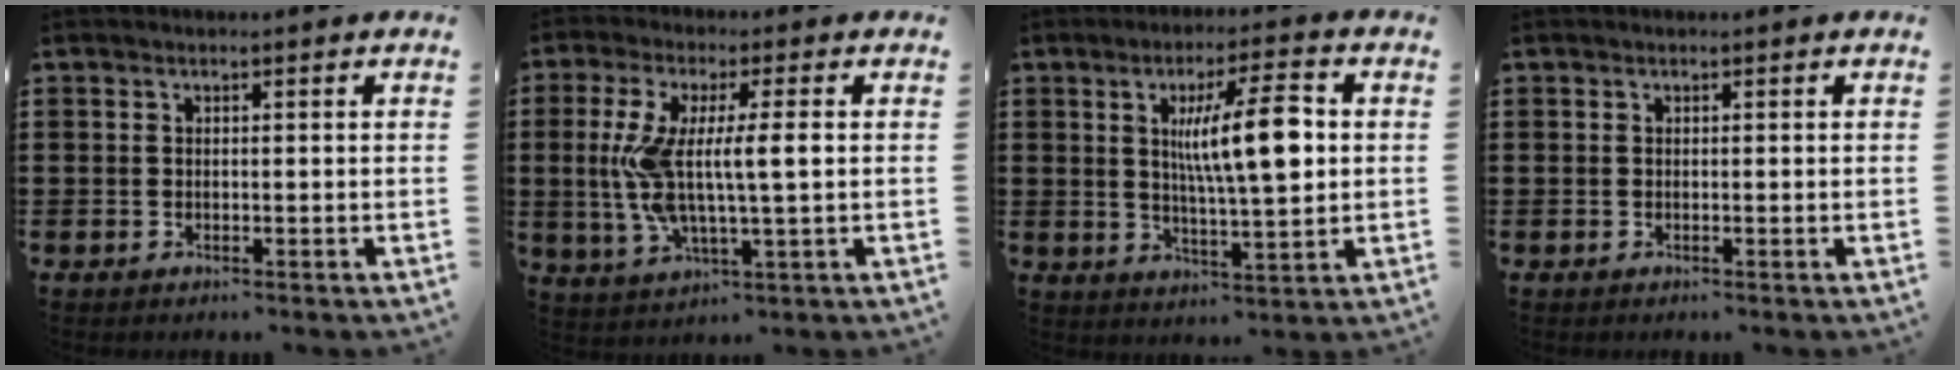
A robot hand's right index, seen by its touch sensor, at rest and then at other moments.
{"total": 9.3, "force": [0.5, 1.9, 9.1], "torque": [-0.194, -0.010, -0.001]}
{"total": 11.1, "force": [2.0, 2.6, 10.6], "torque": [-0.186, 0.002, 0.029]}
{"total": 0.0}